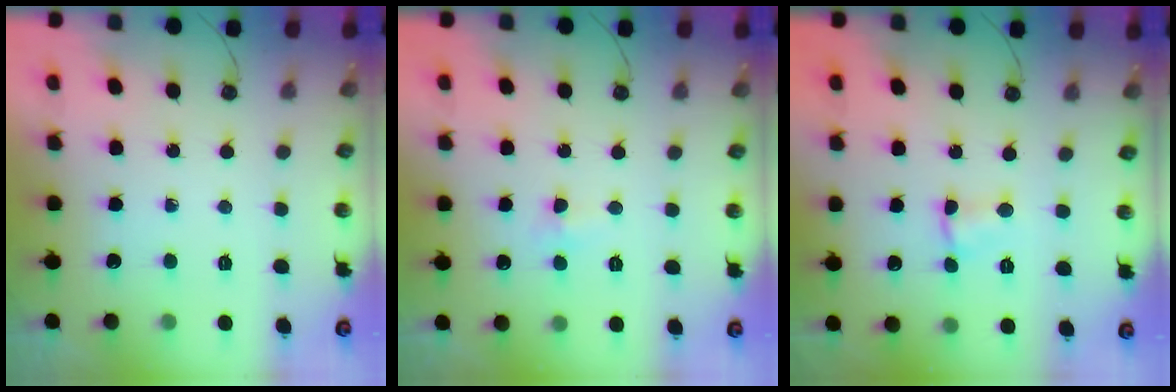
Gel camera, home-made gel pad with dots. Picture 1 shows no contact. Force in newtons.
{"total": 3.7, "press": 3.6, "slide": 0.6}
{"total": 1.7, "press": 1.7, "slide": 0.3}